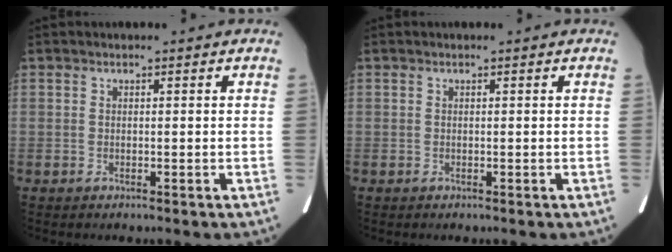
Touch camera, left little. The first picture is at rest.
{"total": 0.0}